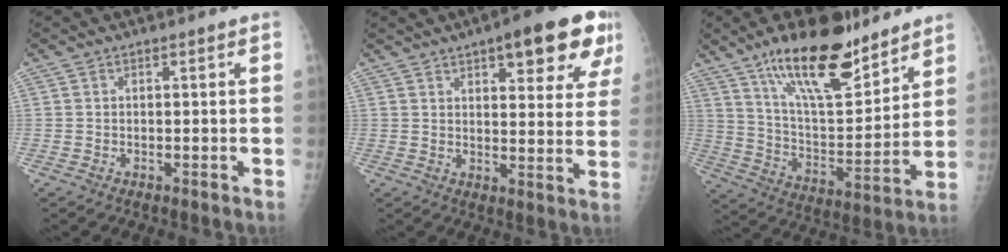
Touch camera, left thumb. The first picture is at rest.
{"total": 16.2, "force": [9.0, 5.5, 12.3], "torque": [-0.124, -0.028, 0.116]}
{"total": 21.5, "force": [14.8, 7.4, 13.7], "torque": [-0.190, -0.078, 0.256]}